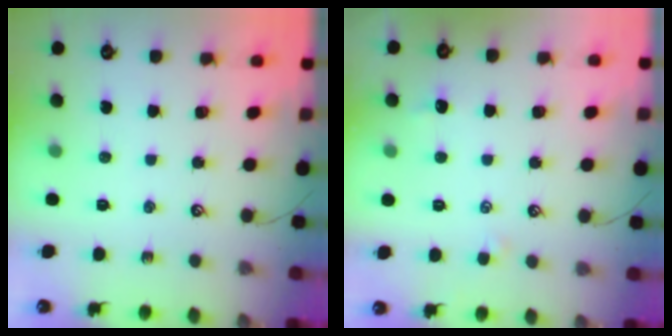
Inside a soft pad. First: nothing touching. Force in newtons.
{"total": 1.0, "press": 0.8, "slide": 0.5}